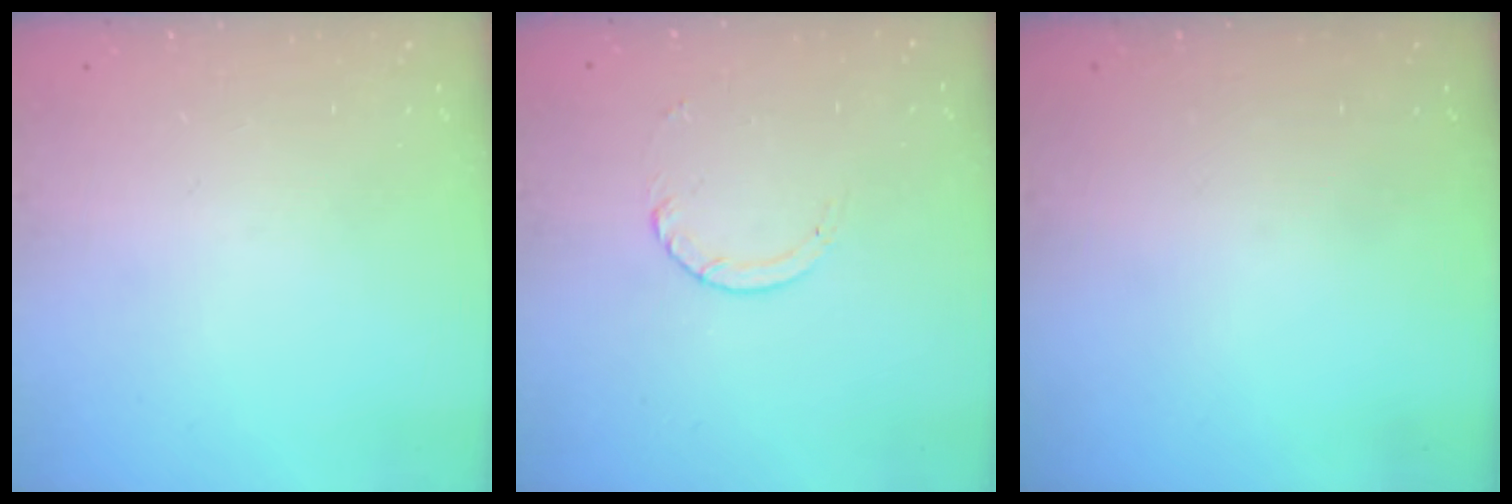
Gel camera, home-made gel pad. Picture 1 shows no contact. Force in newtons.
{"total": 2.5, "press": 2.4, "slide": 0.2}
{"total": 0.0}